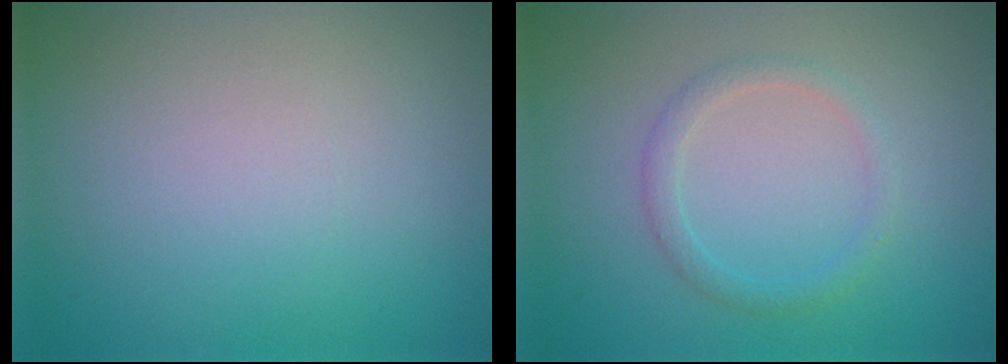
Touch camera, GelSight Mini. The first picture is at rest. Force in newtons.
{"total": 1.6, "press": 1.6, "slide": 0.0}